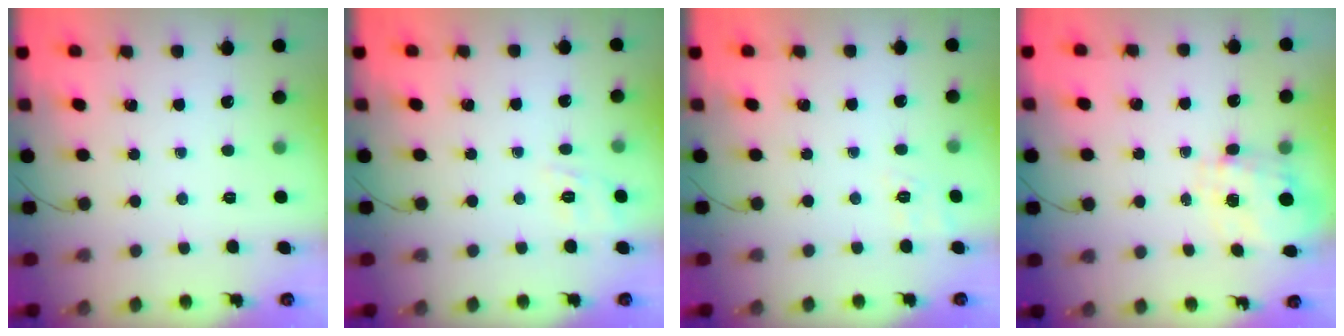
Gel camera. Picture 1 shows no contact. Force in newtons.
{"total": 2.2, "press": 1.2, "slide": 1.8}
{"total": 2.8, "press": 2.0, "slide": 2.0}
{"total": 1.5, "press": 1.4, "slide": 0.3}